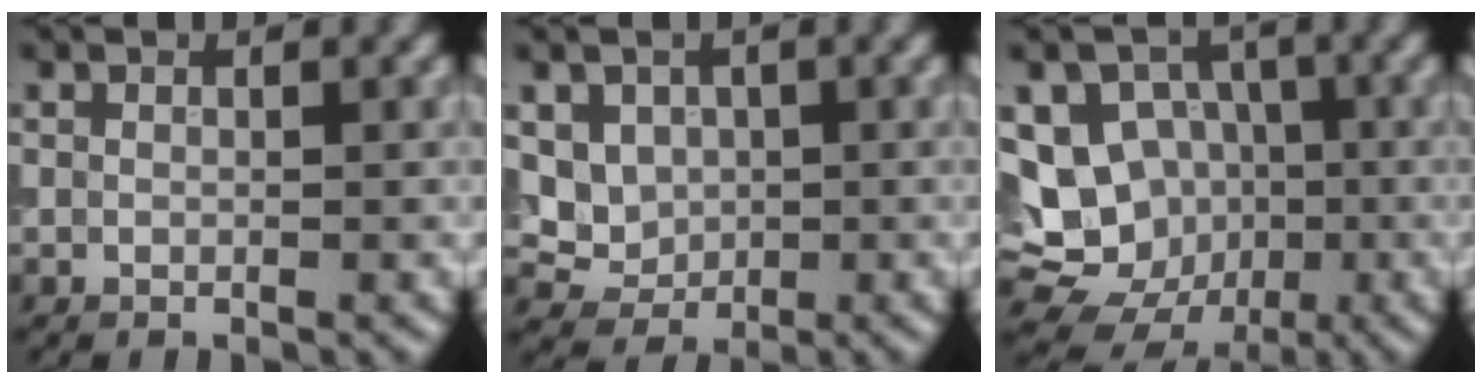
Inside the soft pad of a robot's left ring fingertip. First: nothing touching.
{"total": 3.4, "force": [0.8, 3.0, 1.4], "torque": [-0.038, -0.011, 0.027]}
{"total": 13.4, "force": [-2.0, 12.1, 5.4], "torque": [-0.121, 0.016, -0.033]}